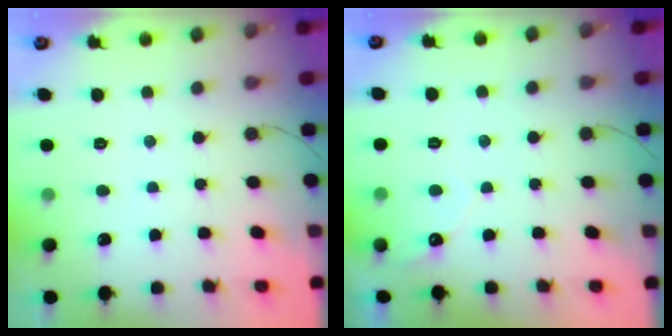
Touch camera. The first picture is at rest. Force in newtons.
{"total": 3.0, "press": 3.0, "slide": 0.1}